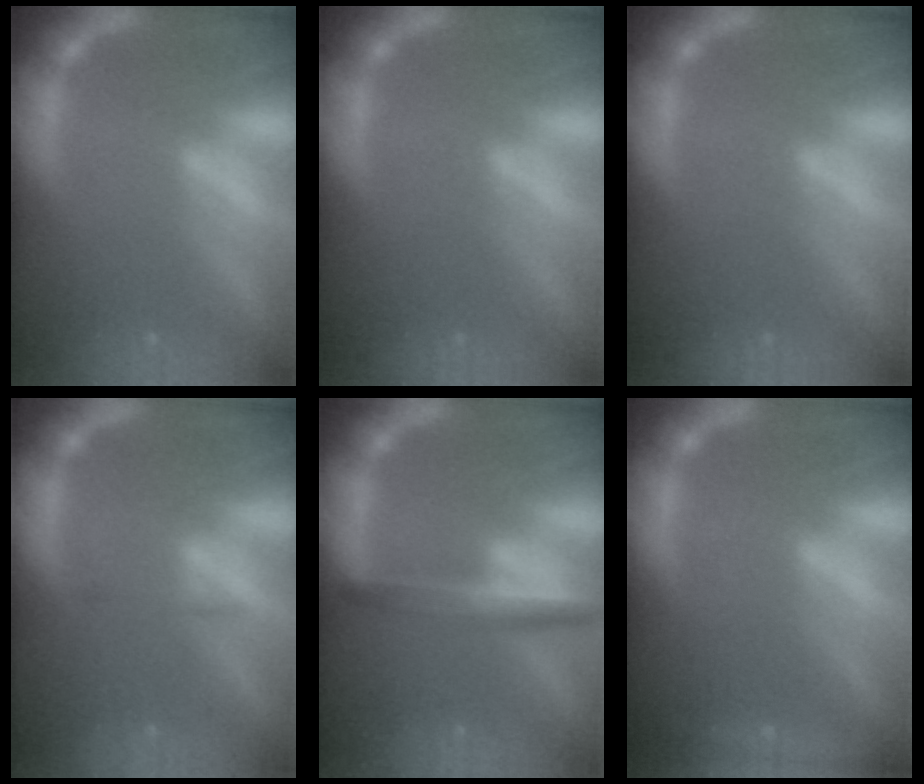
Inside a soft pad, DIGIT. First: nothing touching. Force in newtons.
{"total": 0.0}
{"total": 0.0}
{"total": 0.9}
{"total": 4.0}
{"total": 1.9}